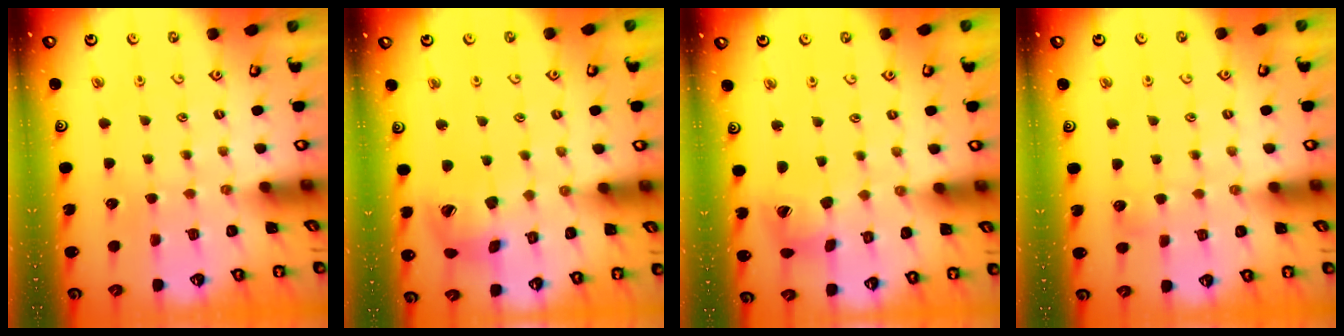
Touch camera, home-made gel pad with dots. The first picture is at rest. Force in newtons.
{"total": 14.5, "press": 14.4, "slide": 2.1}
{"total": 10.7, "press": 10.6, "slide": 1.2}
{"total": 3.7, "press": 3.7, "slide": 0.4}